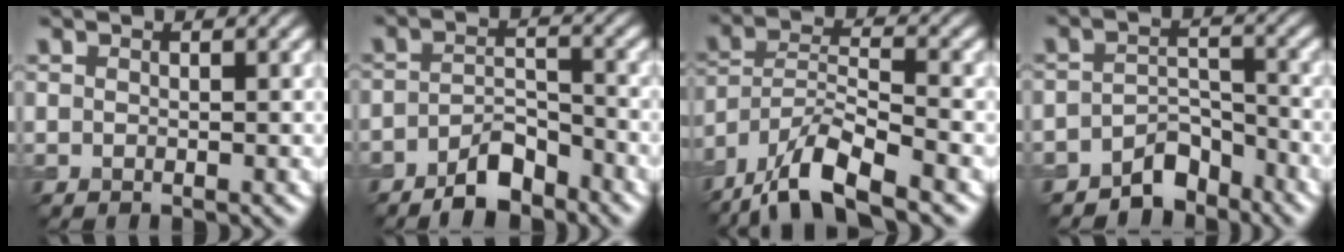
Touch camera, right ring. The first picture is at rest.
{"total": 4.3, "force": [-3.2, 1.5, 2.5], "torque": [-0.037, 0.007, -0.061]}
{"total": 9.4, "force": [-7.0, 2.6, 5.7], "torque": [-0.101, 0.005, -0.137]}
{"total": 4.1, "force": [-3.3, 1.9, 1.3], "torque": [-0.007, 0.006, -0.062]}